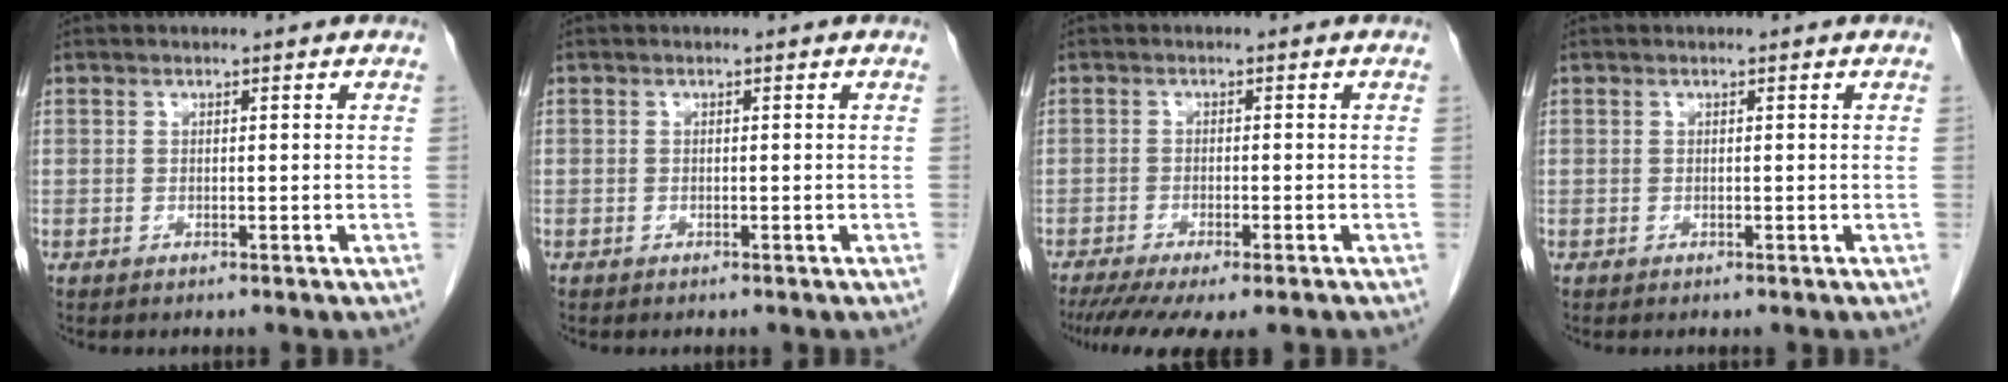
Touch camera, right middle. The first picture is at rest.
{"total": 0.0}
{"total": 10.4, "force": [-8.1, 1.8, 6.2], "torque": [-0.089, -0.016, -0.122]}
{"total": 0.0}